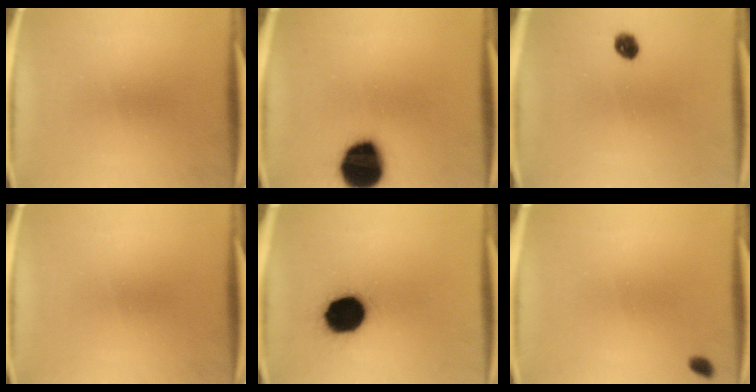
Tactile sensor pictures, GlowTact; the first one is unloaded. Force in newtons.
{"total": 17.6}
{"total": 3.3}
{"total": 0.0}
{"total": 16.7}
{"total": 1.2}